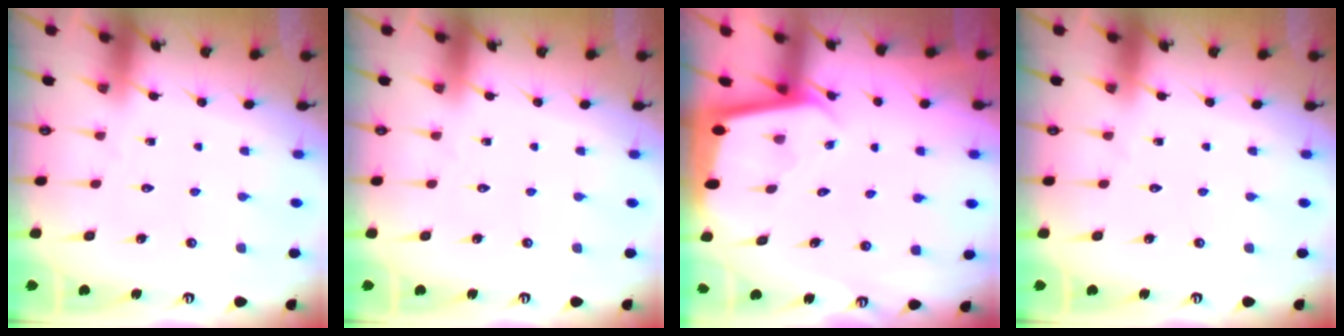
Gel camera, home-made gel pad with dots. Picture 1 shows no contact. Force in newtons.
{"total": 0.0}
{"total": 1.8, "press": 1.7, "slide": 0.2}
{"total": 0.0}